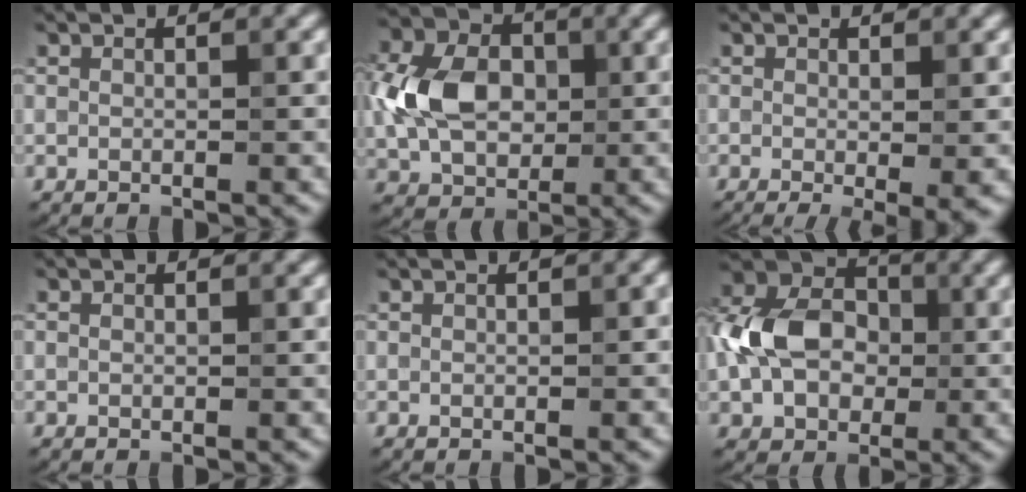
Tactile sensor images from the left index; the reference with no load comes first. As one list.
[{"total": 8.0, "force": [0.3, 5.8, 5.5], "torque": [-0.121, 0.011, -0.007]}, {"total": 4.1, "force": [-1.1, 0.9, 3.9], "torque": [-0.057, -0.016, -0.013]}, {"total": 0.0}, {"total": 0.7, "force": [-0.2, 0.0, 0.7], "torque": [-0.006, 0.002, -0.003]}, {"total": 8.5, "force": [-0.6, 6.2, 5.7], "torque": [-0.118, 0.013, -0.024]}]